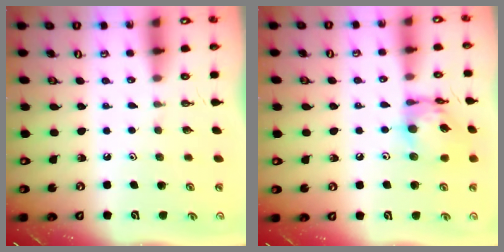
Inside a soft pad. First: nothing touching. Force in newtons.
{"total": 13.5, "press": 13.5, "slide": 1.1}